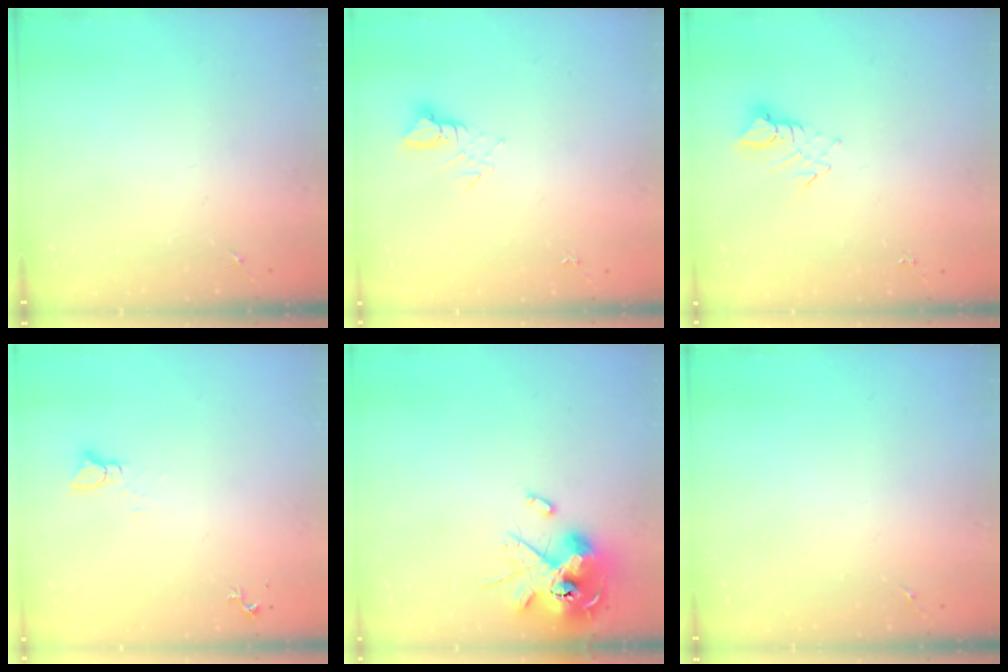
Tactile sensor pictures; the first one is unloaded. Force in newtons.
{"total": 3.1, "press": 3.1, "slide": 0.3}
{"total": 3.7, "press": 3.7, "slide": 0.2}
{"total": 2.2, "press": 2.2, "slide": 0.1}
{"total": 14.2, "press": 14.0, "slide": 2.0}
{"total": 0.0}